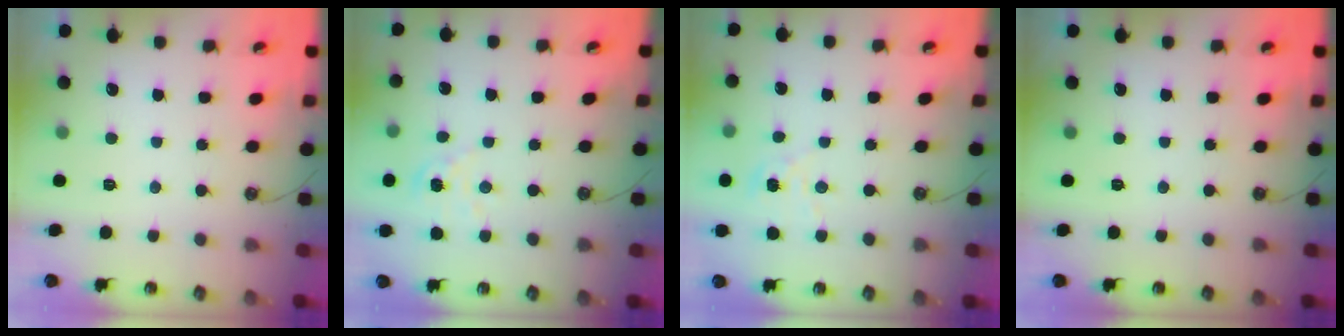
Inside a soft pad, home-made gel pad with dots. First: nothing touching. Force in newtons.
{"total": 2.9, "press": 2.9, "slide": 0.3}
{"total": 2.9, "press": 2.9, "slide": 0.4}
{"total": 0.0}